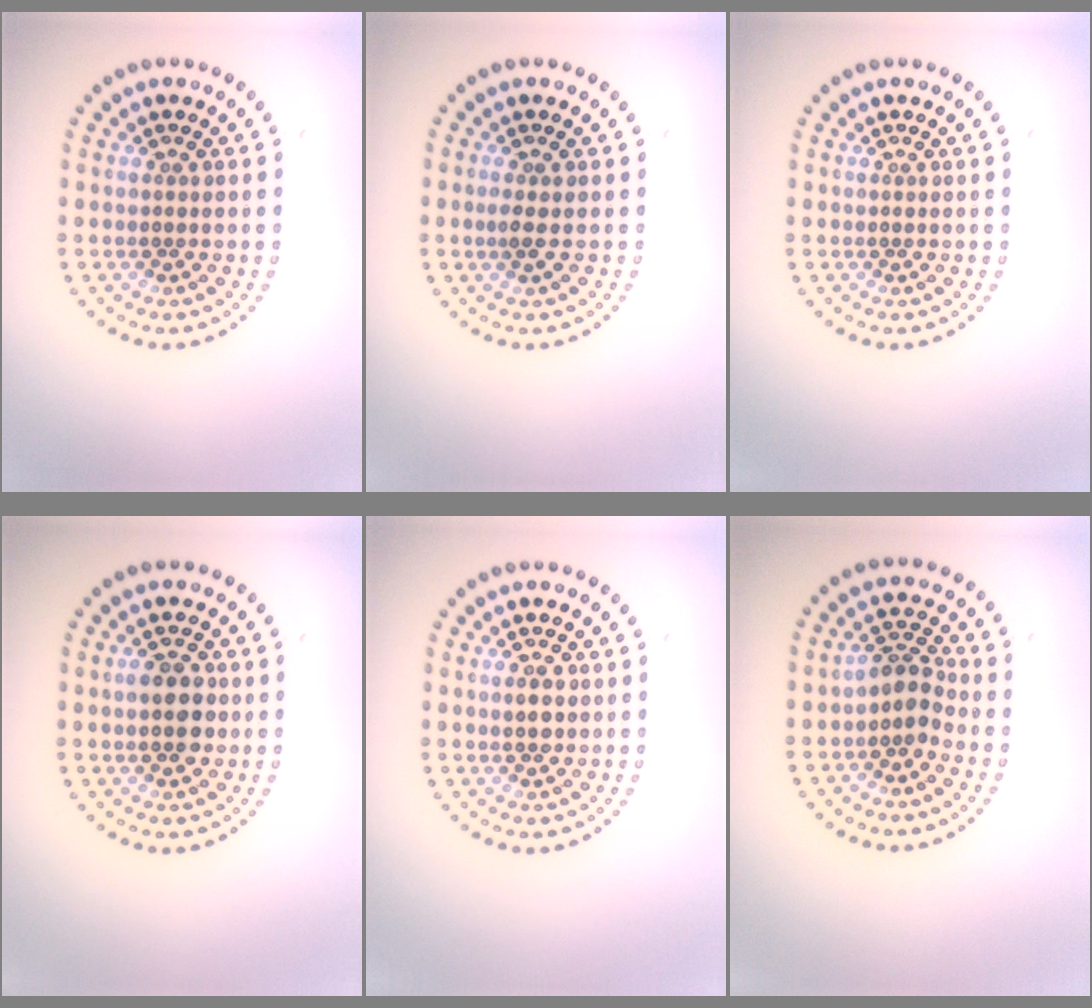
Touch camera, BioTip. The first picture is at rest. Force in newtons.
{"total": 1.0, "press": 0.8, "slide": 0.6}
{"total": 0.0}
{"total": 3.2, "press": 3.2, "slide": 0.2}
{"total": 1.5, "press": 1.4, "slide": 0.2}
{"total": 2.5, "press": 2.0, "slide": 1.6}